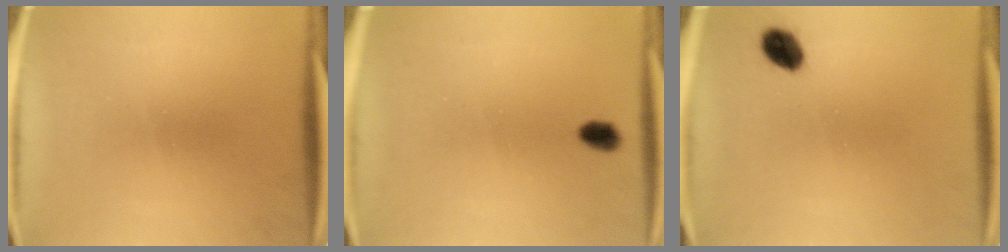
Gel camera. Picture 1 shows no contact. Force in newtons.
{"total": 2.7}
{"total": 4.5}